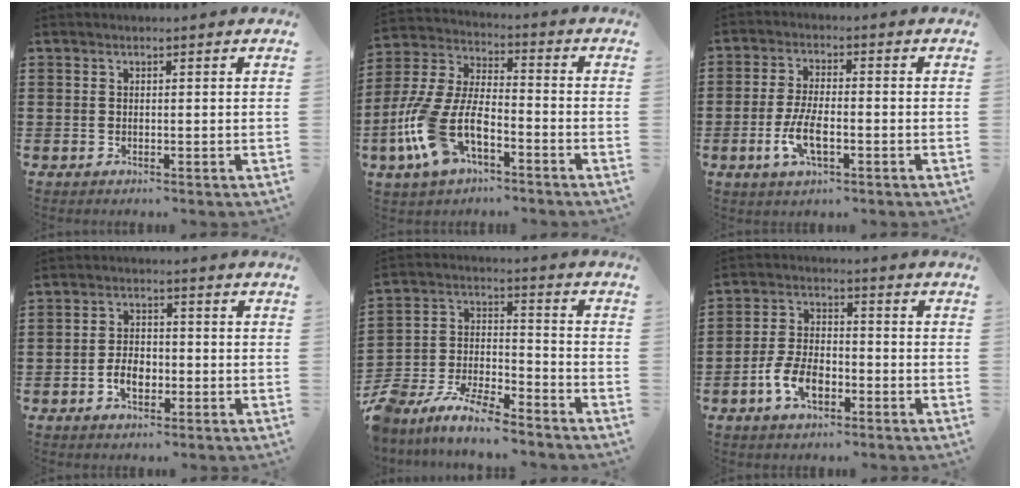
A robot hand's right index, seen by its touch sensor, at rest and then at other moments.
{"total": 10.8, "force": [-4.9, 4.7, 8.4], "torque": [-0.226, -0.015, -0.103]}
{"total": 6.1, "force": [-2.0, 2.2, 5.3], "torque": [-0.116, -0.005, -0.041]}
{"total": 4.0, "force": [-1.4, 2.5, 2.7], "torque": [-0.051, -0.001, -0.030]}
{"total": 7.5, "force": [-7.0, 1.5, 2.2], "torque": [-0.061, 0.001, -0.142]}
{"total": 6.8, "force": [-3.1, 3.6, 4.9], "torque": [-0.116, 0.001, -0.064]}